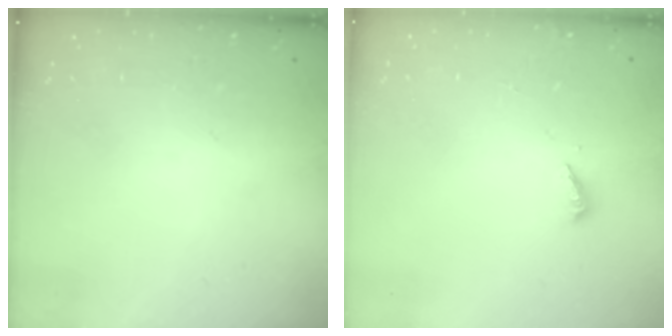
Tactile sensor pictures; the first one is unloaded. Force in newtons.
{"total": 2.0, "press": 2.0, "slide": 0.2}